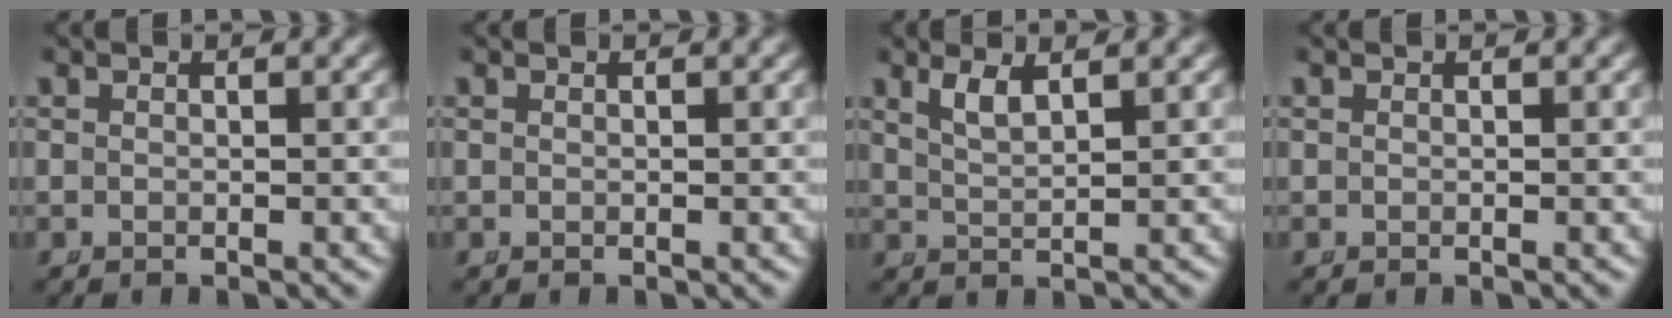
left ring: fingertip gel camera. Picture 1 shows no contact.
{"total": 0.0}
{"total": 2.0, "force": [1.3, 0.2, 1.5], "torque": [-0.036, -0.007, 0.034]}
{"total": 0.0}